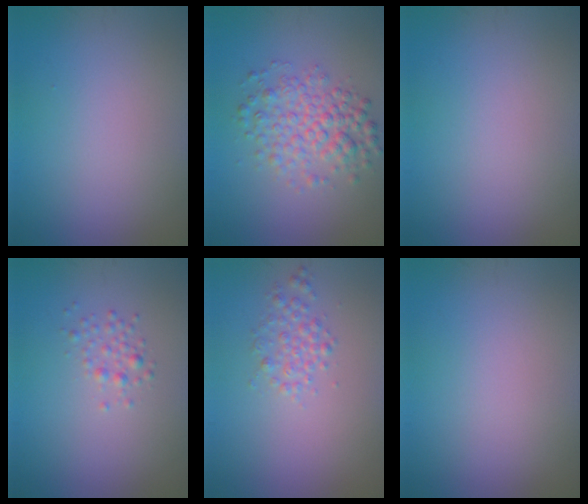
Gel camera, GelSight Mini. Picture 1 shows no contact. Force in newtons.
{"total": 4.3, "press": 4.3, "slide": 0.1}
{"total": 0.0}
{"total": 1.3, "press": 1.3, "slide": 0.1}
{"total": 1.8, "press": 1.8, "slide": 0.0}
{"total": 0.0}